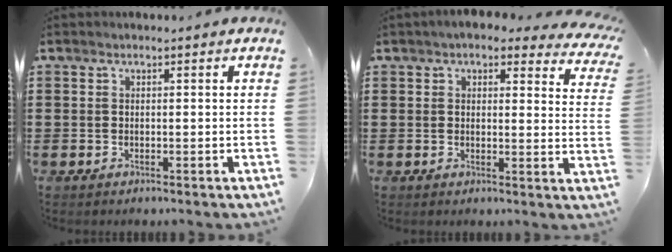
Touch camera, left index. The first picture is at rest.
{"total": 4.3, "force": [3.6, 0.9, 2.1], "torque": [-0.045, -0.010, 0.063]}